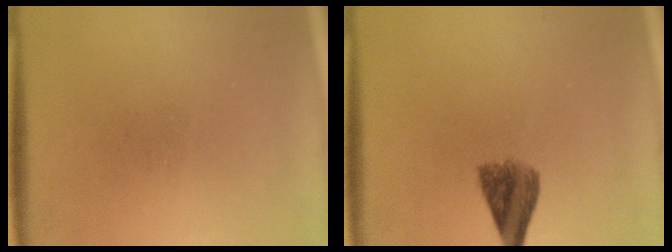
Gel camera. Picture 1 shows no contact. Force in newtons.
{"total": 5.3}